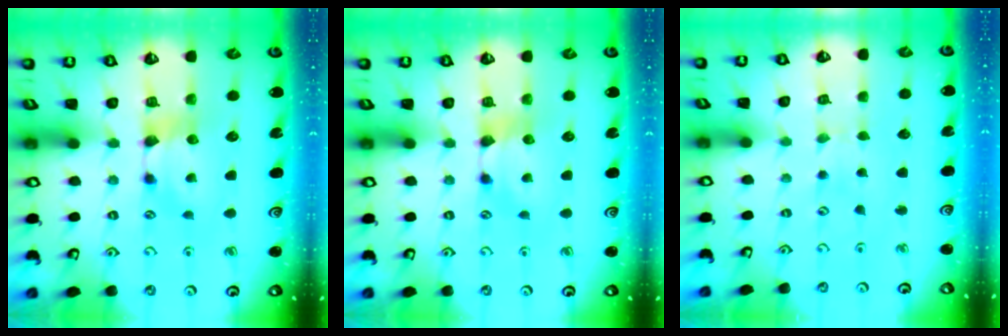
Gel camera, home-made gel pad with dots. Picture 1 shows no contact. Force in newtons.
{"total": 0.0}
{"total": 3.5, "press": 3.5, "slide": 0.1}